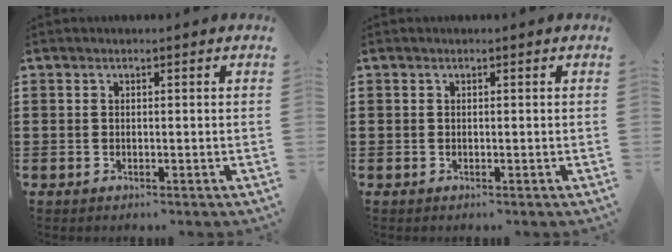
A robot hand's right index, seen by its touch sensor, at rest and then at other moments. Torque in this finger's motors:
{"motor_torque": [-0.05, 0.03, 0.00, 0.00]}